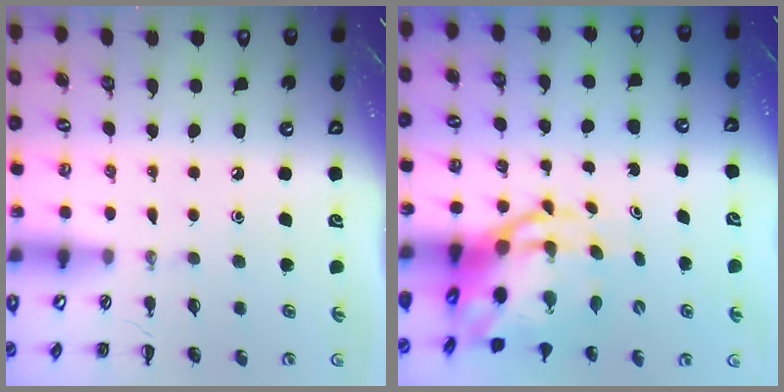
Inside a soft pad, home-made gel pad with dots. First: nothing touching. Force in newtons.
{"total": 8.8, "press": 8.5, "slide": 2.1}